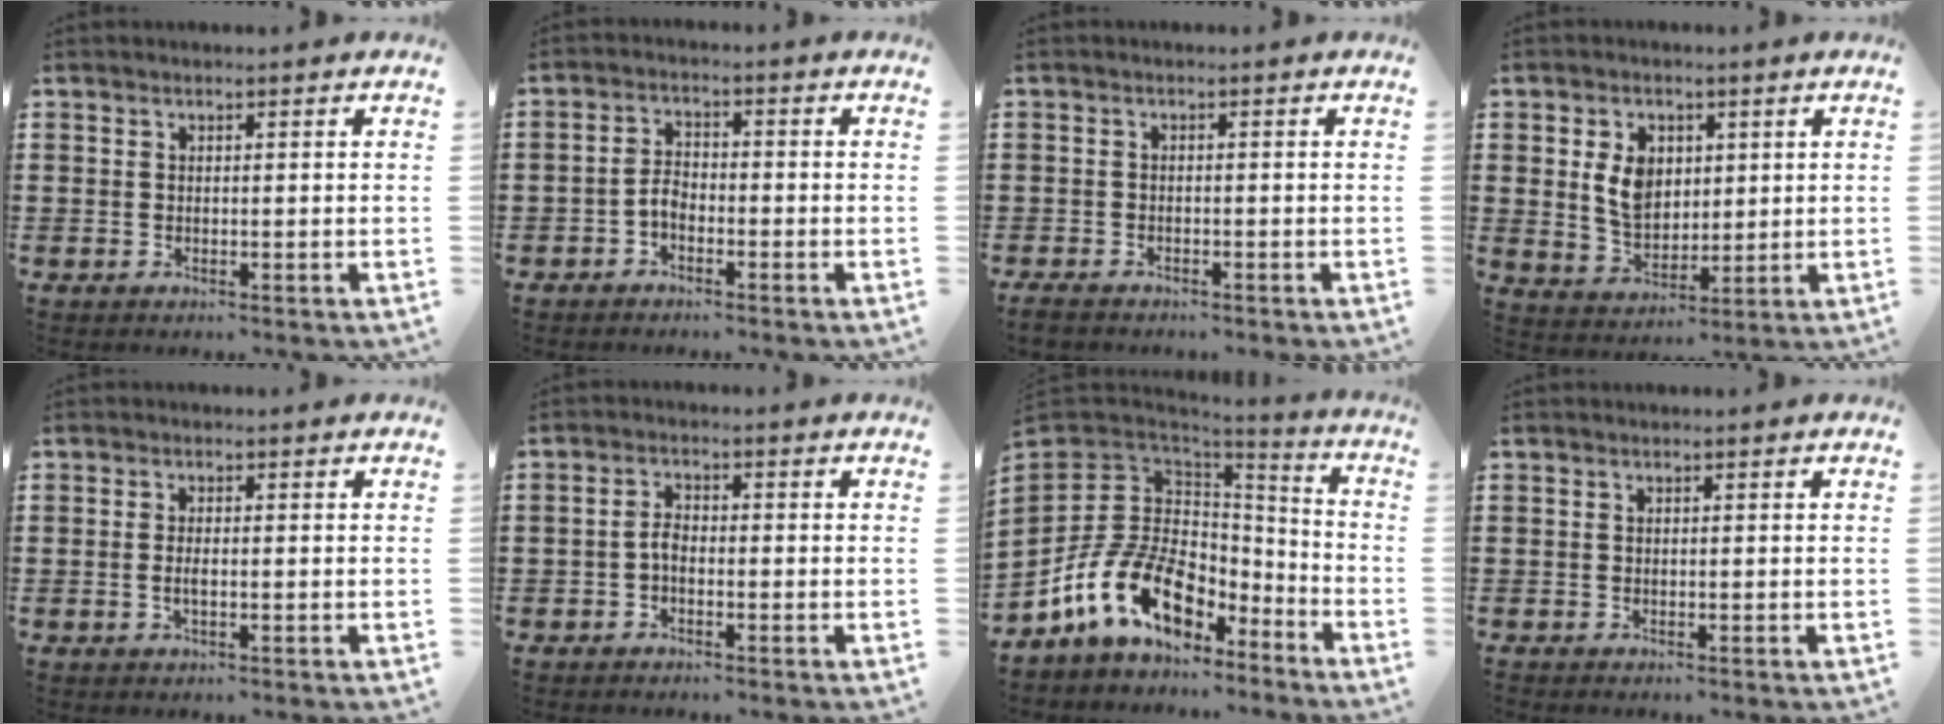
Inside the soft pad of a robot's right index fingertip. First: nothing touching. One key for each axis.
{"total": 2.9, "fx": -1.7, "fy": 1.5, "fz": 1.7, "tx": -0.043, "ty": 0.005, "tz": -0.036}
{"total": 1.2, "fx": -1.2, "fy": 0.4, "fz": 0.2, "tx": -0.007, "ty": 0.001, "tz": -0.024}
{"total": 6.8, "fx": 1.4, "fy": 5.0, "fz": 4.4, "tx": -0.099, "ty": 0.009, "tz": 0.022}
{"total": 1.5, "fx": -0.2, "fy": 0.4, "fz": 1.4, "tx": -0.026, "ty": 0.000, "tz": -0.004}
{"total": 2.3, "fx": -1.0, "fy": 1.2, "fz": 1.7, "tx": -0.042, "ty": 0.002, "tz": -0.023}
{"total": 15.7, "fx": -6.7, "fy": 10.0, "fz": 10.0, "tx": -0.237, "ty": 0.012, "tz": -0.125}
{"total": 0.0}